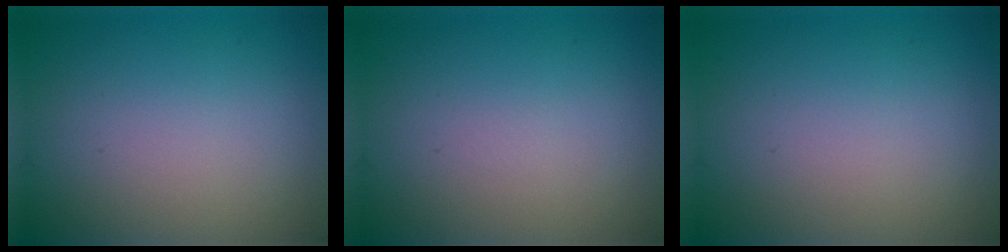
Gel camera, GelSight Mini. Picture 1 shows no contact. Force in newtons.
{"total": 0.0}
{"total": 0.0}